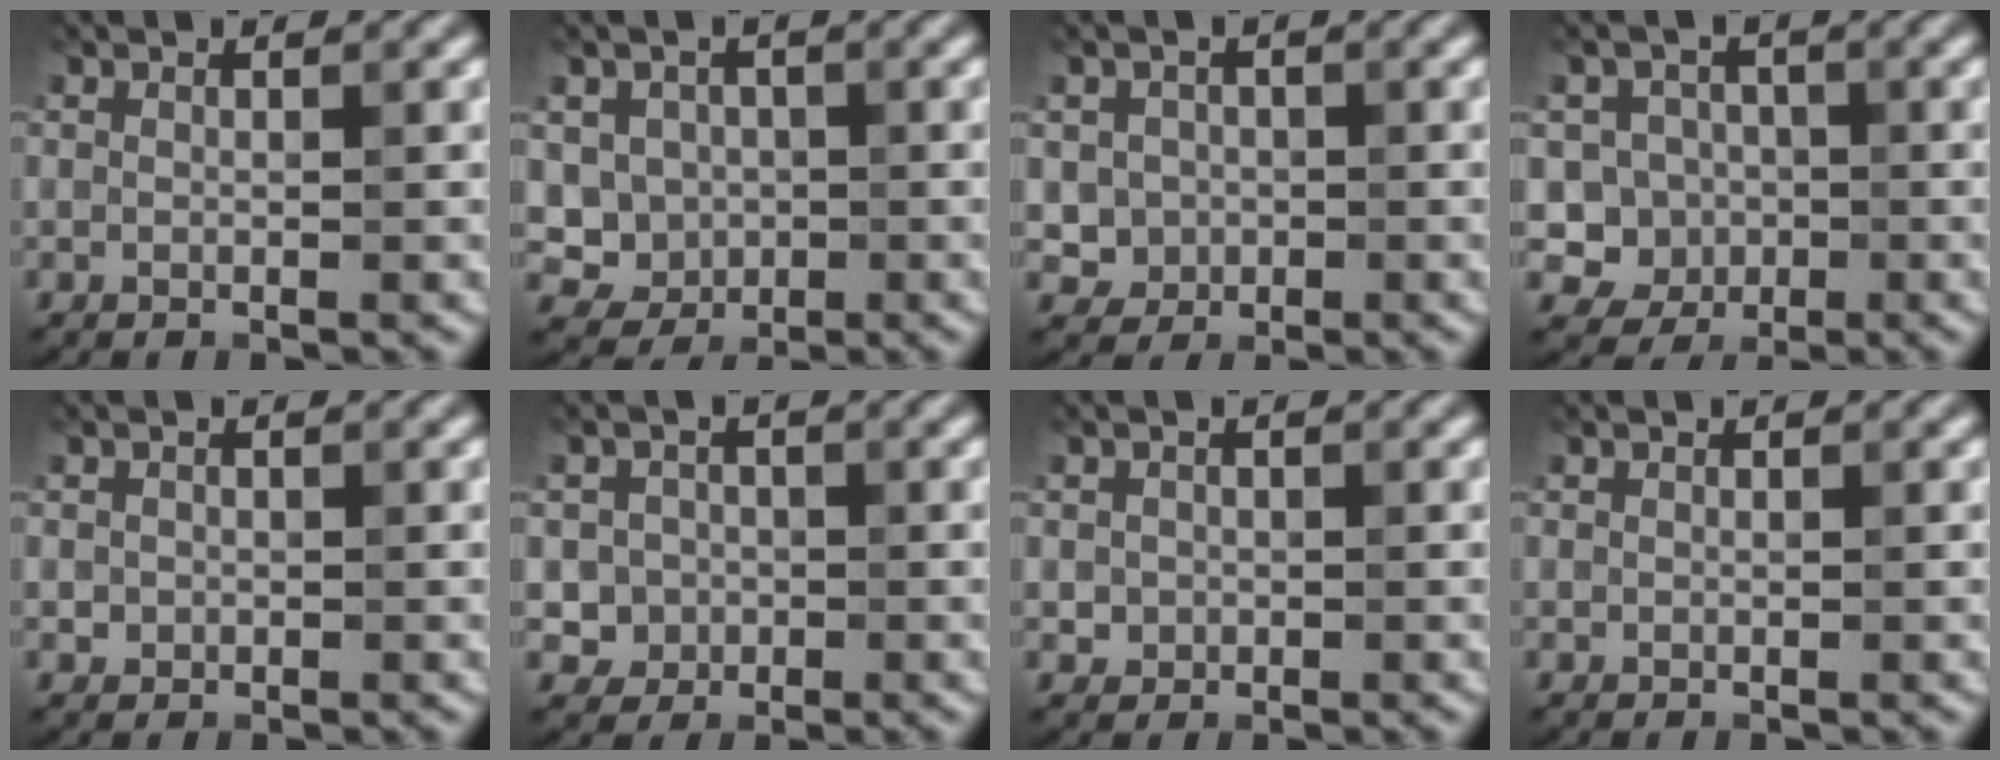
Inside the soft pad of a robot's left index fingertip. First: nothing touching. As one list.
[{"total": 3.5, "force": [0.1, 3.3, 1.1], "torque": [-0.010, -0.006, -0.007]}, {"total": 2.2, "force": [-0.1, 2.2, 0.4], "torque": [0.005, -0.004, 0.000]}, {"total": 3.9, "force": [-0.8, 3.7, 0.9], "torque": [0.005, 0.008, -0.027]}, {"total": 0.8, "force": [0.0, 0.8, 0.1], "torque": [0.006, -0.004, -0.001]}, {"total": 2.8, "force": [-0.6, 2.7, 0.3], "torque": [0.017, 0.002, -0.018]}, {"total": 1.2, "force": [0.0, 1.2, 0.1], "torque": [0.007, -0.004, -0.001]}, {"total": 0.0}]